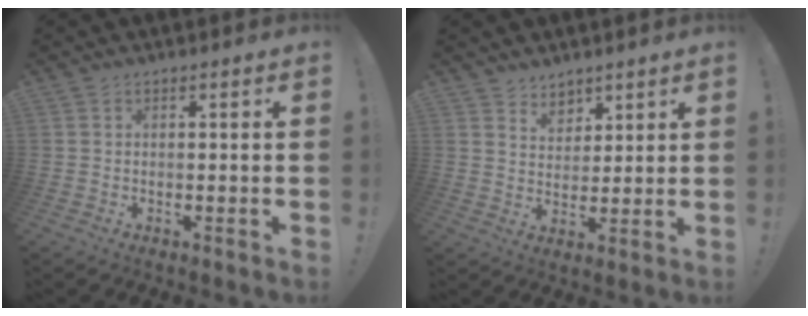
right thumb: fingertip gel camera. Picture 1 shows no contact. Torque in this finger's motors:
{"motor_torque": [0.63, 0.77, -0.04, 0.03, 0.00]}